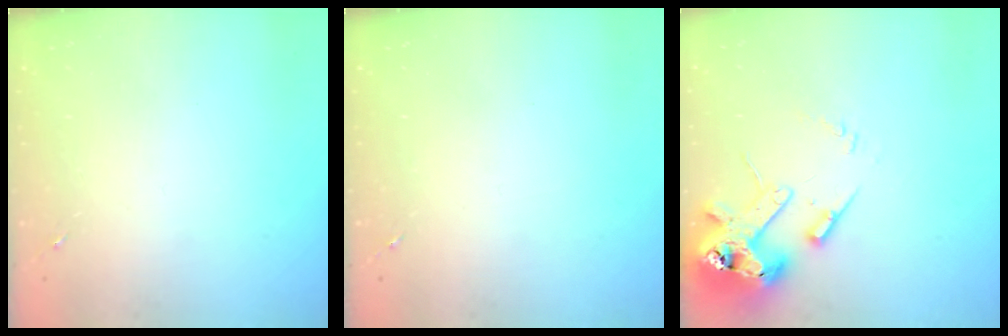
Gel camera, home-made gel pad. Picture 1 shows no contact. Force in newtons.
{"total": 0.0}
{"total": 14.6, "press": 14.5, "slide": 2.0}